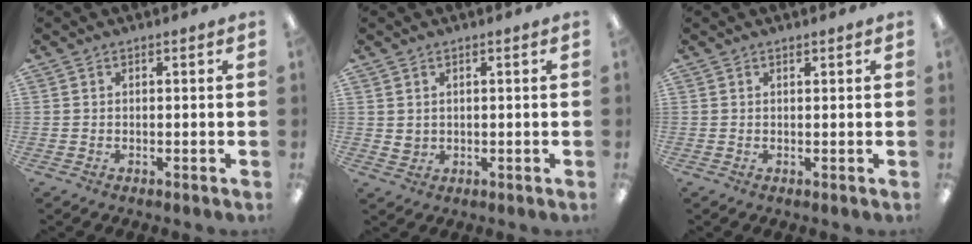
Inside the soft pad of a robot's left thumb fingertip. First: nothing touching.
{"total": 2.0, "force": [1.2, 1.5, 0.4], "torque": [-0.001, -0.002, 0.021]}
{"total": 0.6, "force": [0.5, 0.2, 0.2], "torque": [-0.004, -0.001, 0.010]}